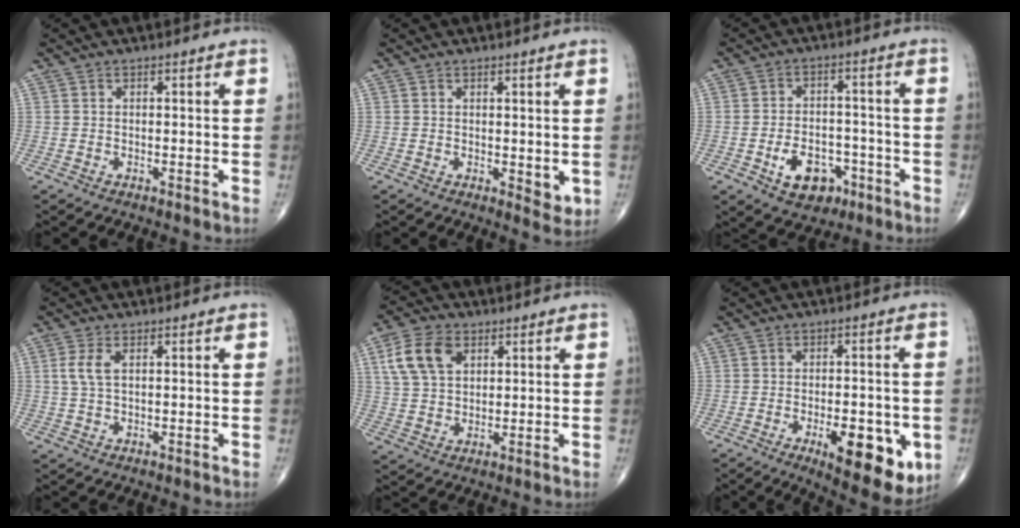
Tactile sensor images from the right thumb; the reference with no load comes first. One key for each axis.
{"total": 2.9, "fx": 0.4, "fy": 1.5, "fz": 2.5, "tx": -0.029, "ty": -0.011, "tz": 0.009}
{"total": 9.3, "fx": -4.0, "fy": 6.3, "fz": 5.5, "tx": -0.062, "ty": 0.029, "tz": -0.054}
{"total": 3.6, "fx": 1.0, "fy": 1.6, "fz": 3.1, "tx": -0.075, "ty": 0.005, "tz": 0.022}
{"total": 9.4, "fx": 3.7, "fy": 6.1, "fz": 6.2, "tx": -0.110, "ty": -0.001, "tz": 0.072}
{"total": 13.8, "fx": -4.7, "fy": 5.6, "fz": 11.7, "tx": -0.139, "ty": -0.008, "tz": -0.053}